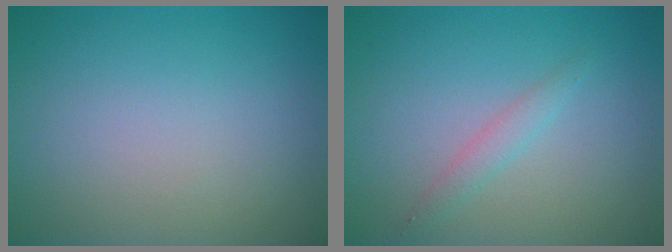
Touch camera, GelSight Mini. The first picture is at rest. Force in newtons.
{"total": 1.4, "press": 1.4, "slide": 0.0}